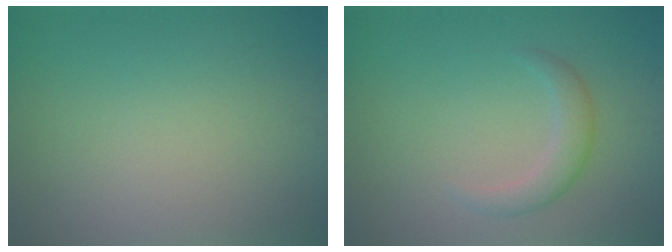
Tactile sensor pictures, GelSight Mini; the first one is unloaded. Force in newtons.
{"total": 2.2, "press": 2.2, "slide": 0.1}